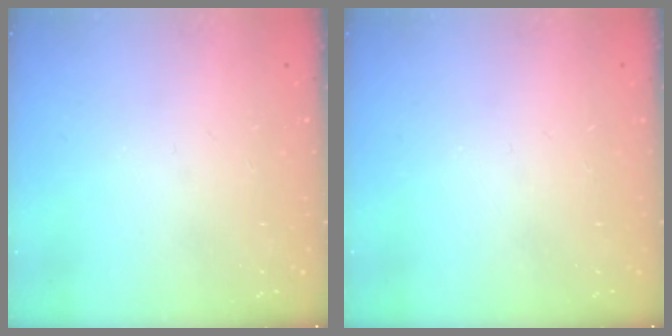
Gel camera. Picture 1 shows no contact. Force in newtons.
{"total": 0.0}